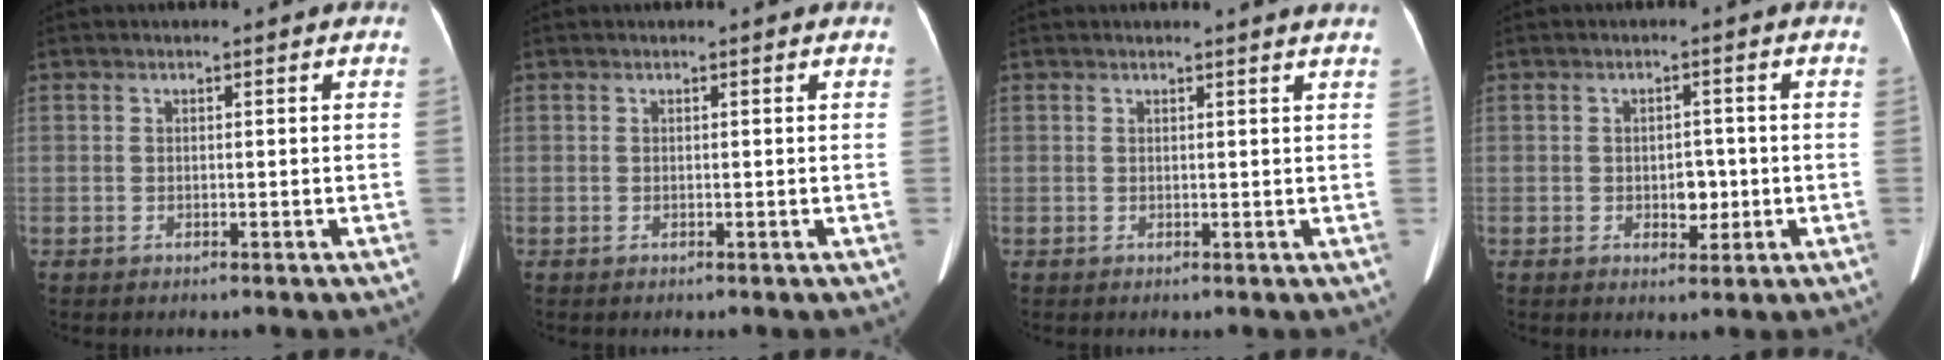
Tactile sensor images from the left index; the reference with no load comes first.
{"total": 0.0}
{"total": 3.1, "force": [2.9, -0.5, 1.0], "torque": [-0.017, -0.003, 0.023]}
{"total": 3.2, "force": [-0.6, 2.0, 2.4], "torque": [-0.030, 0.003, -0.002]}